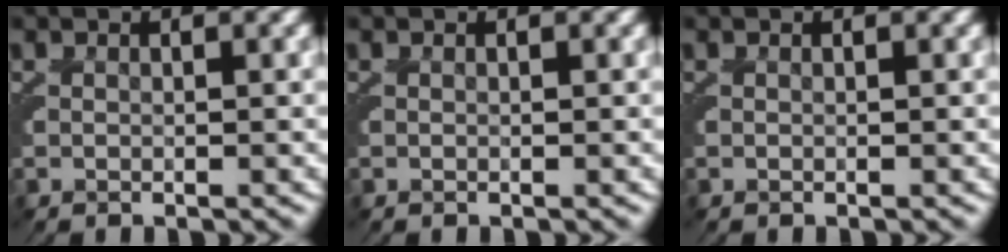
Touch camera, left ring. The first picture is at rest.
{"total": 0.0}
{"total": 0.0}